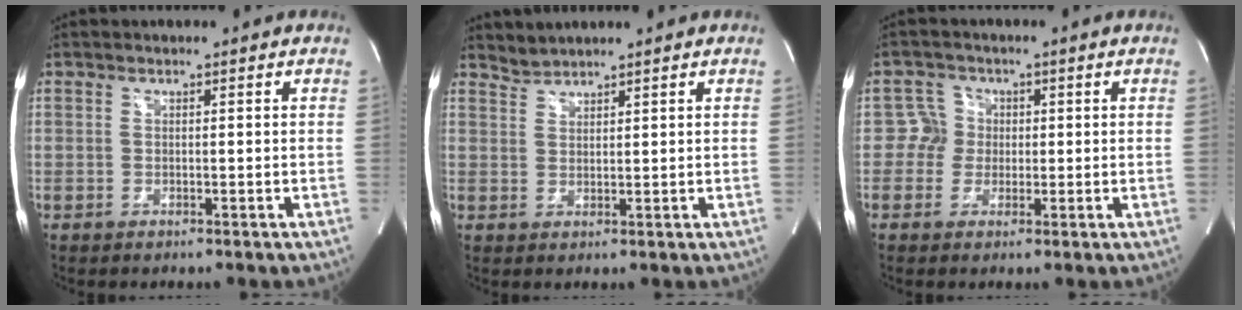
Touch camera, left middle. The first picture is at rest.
{"total": 2.7, "force": [2.5, -0.7, -0.7], "torque": [0.005, -0.001, 0.060]}
{"total": 3.3, "force": [0.0, 3.3, 0.3], "torque": [0.002, 0.014, 0.001]}